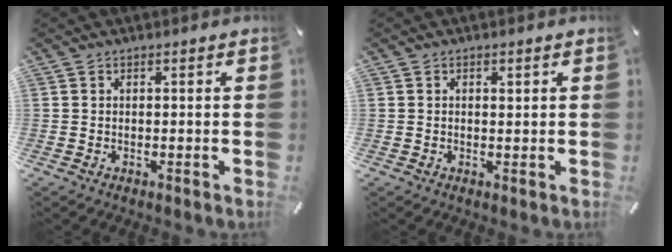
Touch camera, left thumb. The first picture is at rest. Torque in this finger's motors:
{"motor_torque": [0.07, -0.48, -0.09, -0.03, 0.01]}